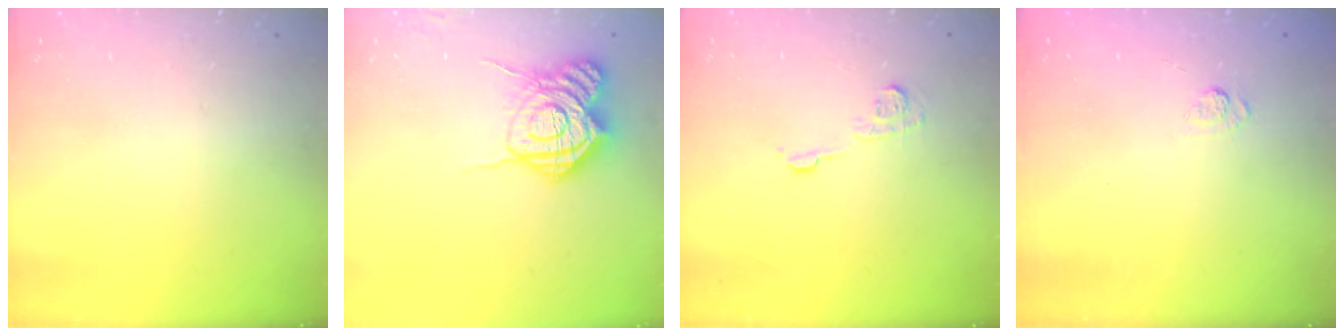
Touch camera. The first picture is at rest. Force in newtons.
{"total": 15.5, "press": 15.5, "slide": 1.1}
{"total": 7.0, "press": 7.0, "slide": 0.4}
{"total": 2.2, "press": 1.8, "slide": 1.3}